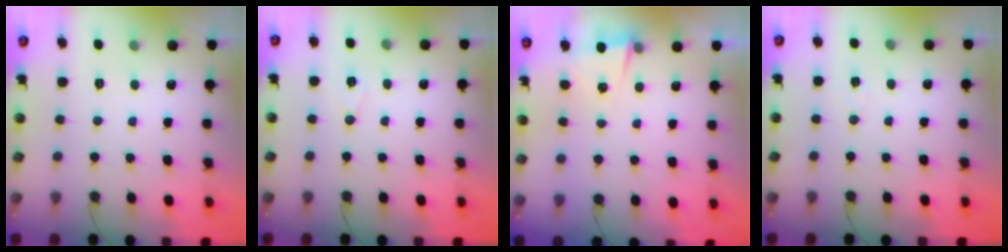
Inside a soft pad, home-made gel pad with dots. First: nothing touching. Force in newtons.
{"total": 6.4, "press": 4.7, "slide": 4.4}
{"total": 2.4, "press": 2.2, "slide": 1.1}
{"total": 4.3, "press": 3.4, "slide": 2.5}